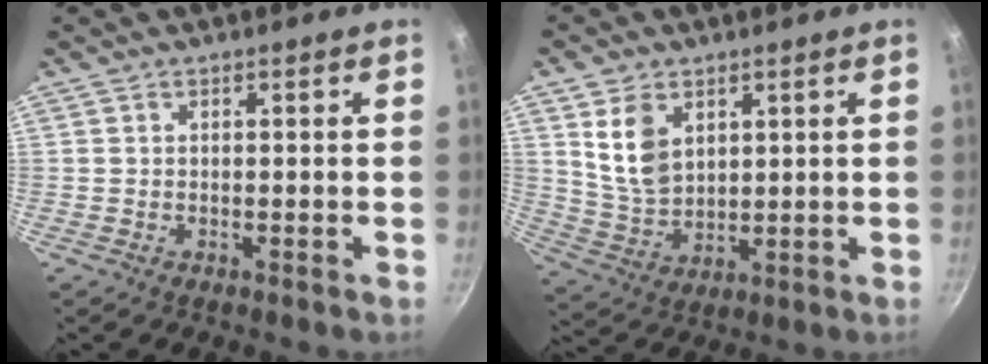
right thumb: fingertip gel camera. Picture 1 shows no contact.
{"total": 9.0, "force": [3.3, 6.6, 5.2], "torque": [-0.073, -0.023, 0.076]}